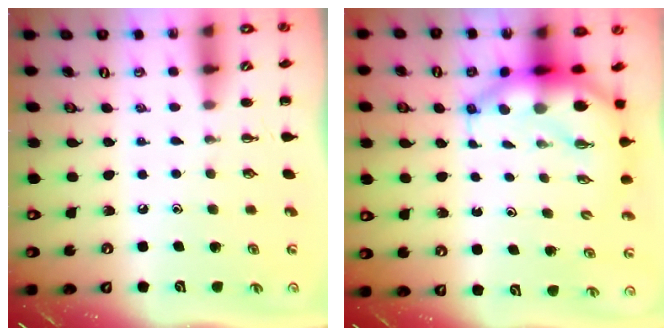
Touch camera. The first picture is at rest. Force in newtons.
{"total": 7.4, "press": 7.2, "slide": 1.7}